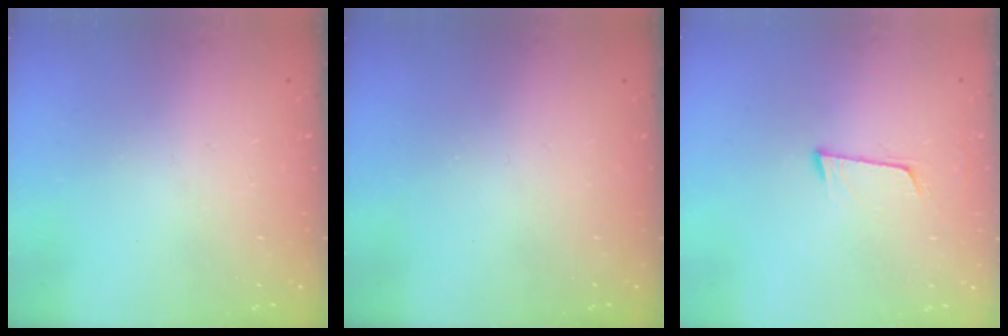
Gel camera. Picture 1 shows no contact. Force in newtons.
{"total": 0.0}
{"total": 5.8, "press": 5.5, "slide": 1.9}